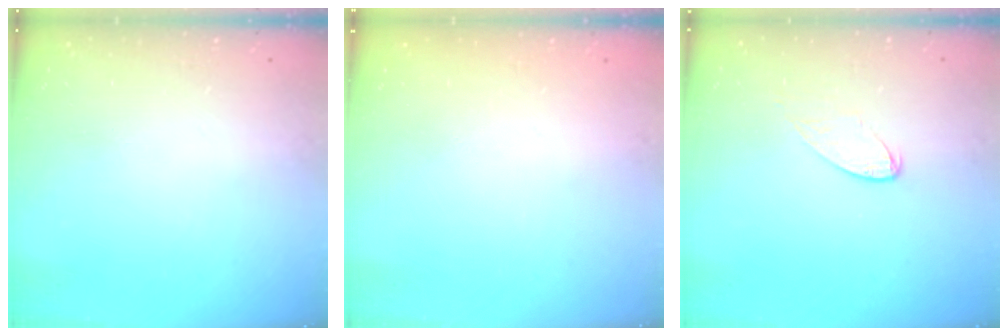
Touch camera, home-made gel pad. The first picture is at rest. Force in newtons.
{"total": 0.0}
{"total": 5.8, "press": 5.8, "slide": 0.5}